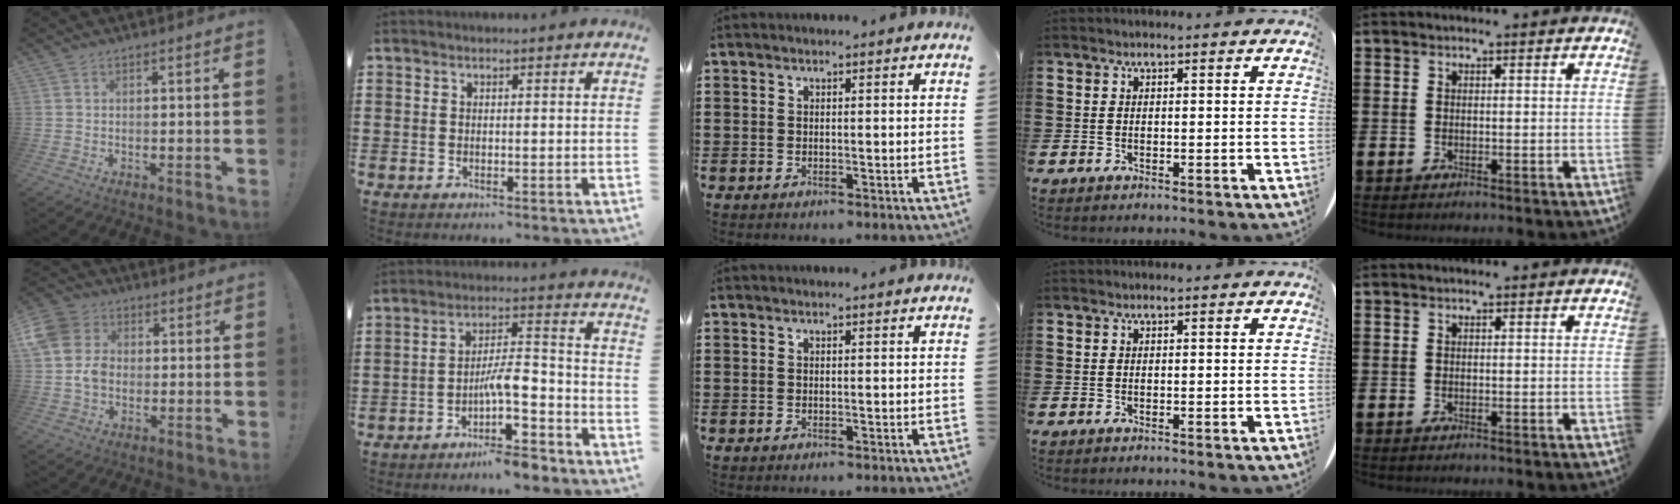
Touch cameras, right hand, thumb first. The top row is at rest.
{"thumb": {"total": 9.8, "force": [-0.3, 8.5, 4.9], "torque": [-0.088, 0.006, -0.002]}, "index": {"total": 8.0, "force": [-4.9, 2.2, 5.9], "torque": [-0.104, 0.005, -0.092]}}